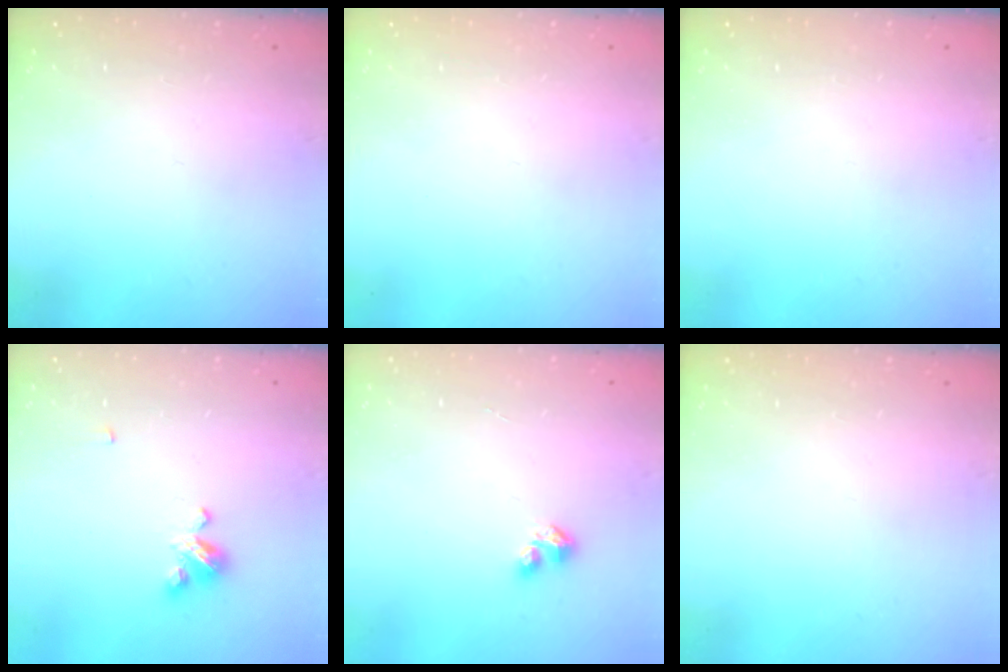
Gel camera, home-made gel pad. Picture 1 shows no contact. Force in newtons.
{"total": 0.0}
{"total": 0.0}
{"total": 5.1, "press": 5.0, "slide": 0.5}
{"total": 2.7, "press": 2.7, "slide": 0.3}
{"total": 0.0}